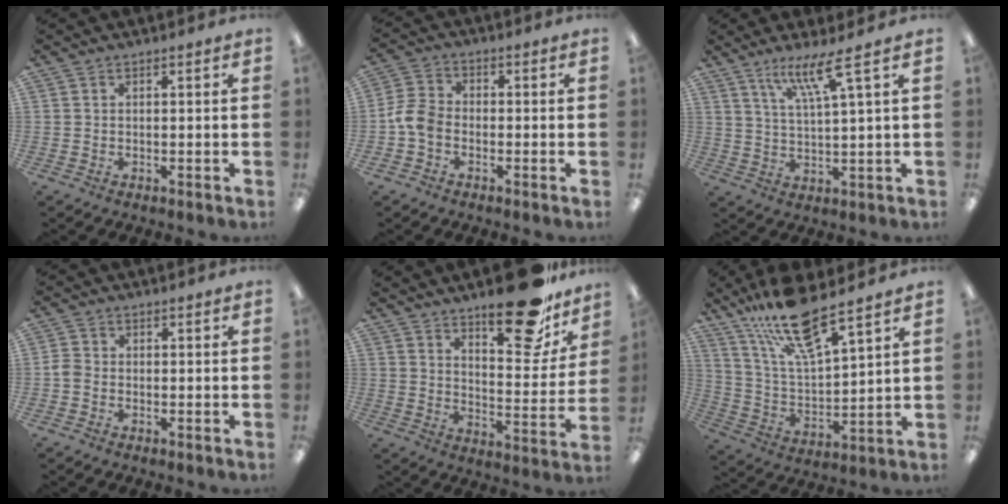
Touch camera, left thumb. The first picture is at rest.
{"total": 6.1, "force": [-2.1, 4.4, 3.6], "torque": [-0.077, 0.014, -0.039]}
{"total": 8.9, "force": [5.6, 0.9, 6.9], "torque": [-0.130, -0.018, 0.092]}
{"total": 1.8, "force": [-0.6, 1.3, 1.0], "torque": [-0.018, 0.003, -0.012]}
{"total": 19.2, "force": [14.2, 6.9, 11.0], "torque": [-0.139, -0.094, 0.231]}
{"total": 16.4, "force": [12.5, 3.5, 10.1], "torque": [-0.201, -0.062, 0.215]}